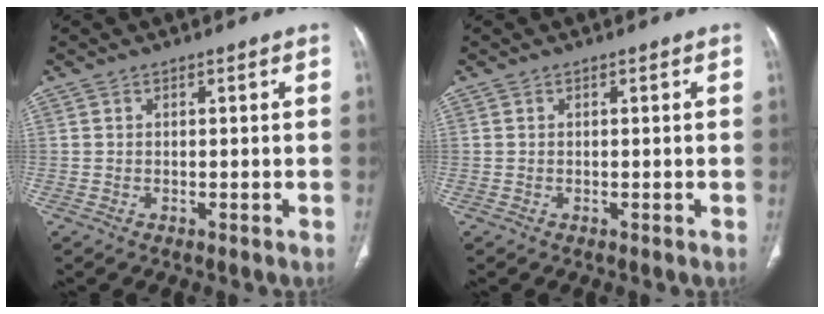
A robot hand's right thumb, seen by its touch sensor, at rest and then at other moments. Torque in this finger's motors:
{"motor_torque": [-0.02, 0.02, -0.22, 0.22, 0.02]}